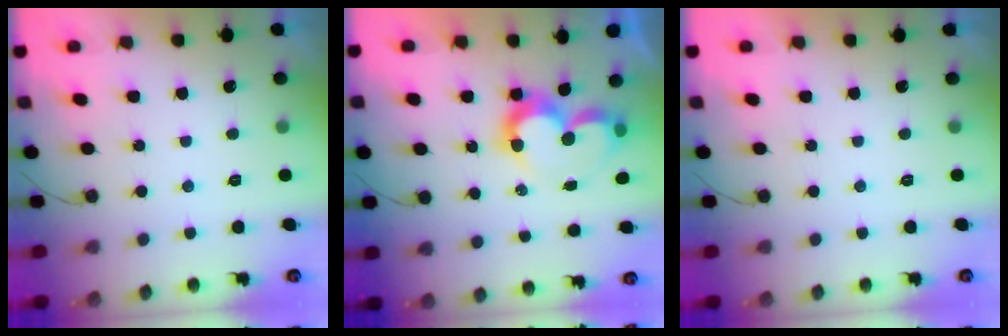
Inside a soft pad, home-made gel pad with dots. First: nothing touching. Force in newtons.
{"total": 9.2, "press": 9.2, "slide": 0.6}
{"total": 1.8, "press": 1.8, "slide": 0.0}